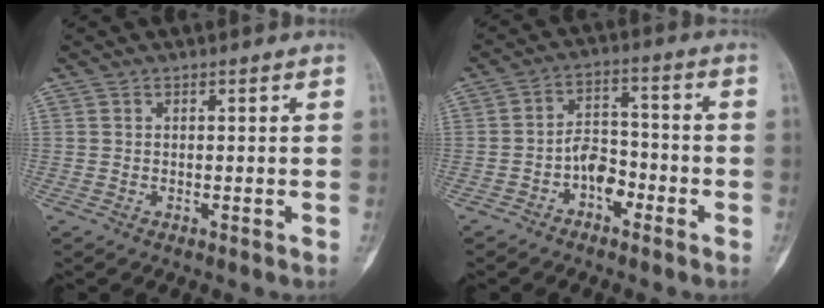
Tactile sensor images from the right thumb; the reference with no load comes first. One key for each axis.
{"total": 6.3, "fx": -3.0, "fy": 3.9, "fz": 3.9, "tx": -0.043, "ty": 0.036, "tz": -0.060}